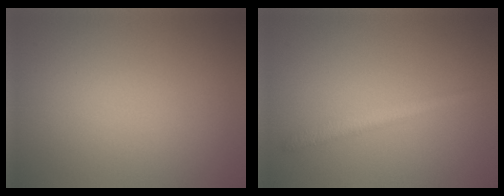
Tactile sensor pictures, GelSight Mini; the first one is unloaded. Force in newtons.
{"total": 2.0, "press": 2.0, "slide": 0.1}